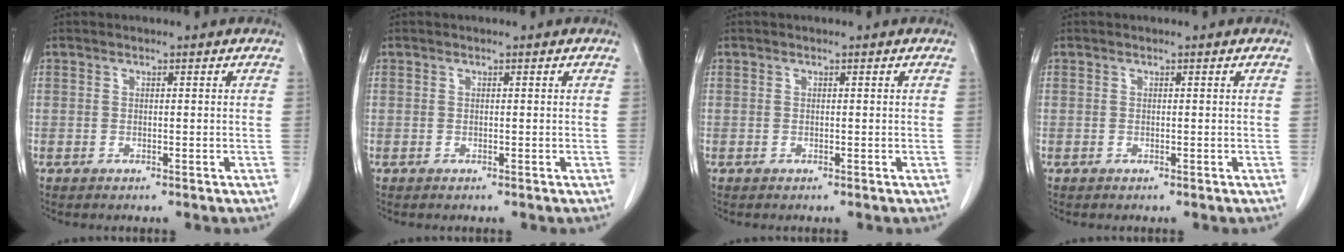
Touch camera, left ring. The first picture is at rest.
{"total": 0.0}
{"total": 0.0}
{"total": 0.0}